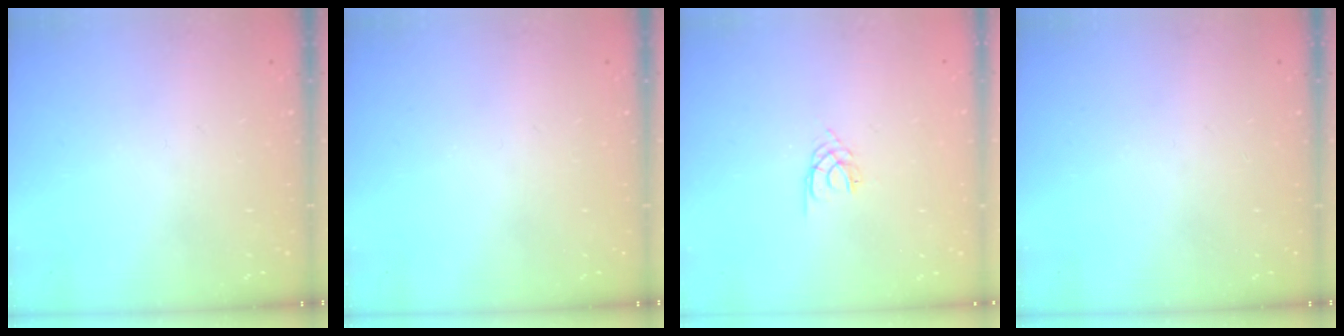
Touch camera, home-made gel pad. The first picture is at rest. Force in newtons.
{"total": 0.0}
{"total": 1.6, "press": 1.6, "slide": 0.3}
{"total": 0.0}